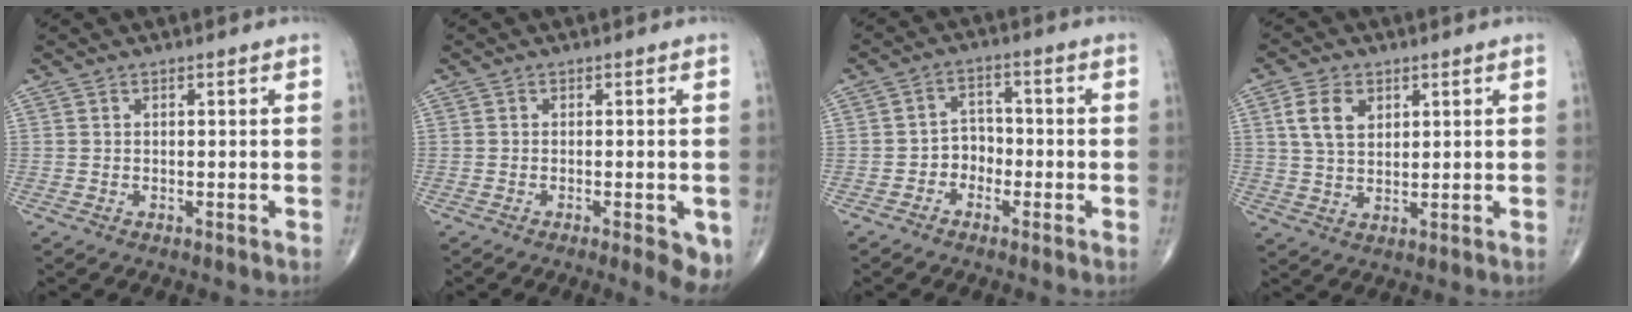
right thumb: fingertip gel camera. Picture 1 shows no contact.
{"total": 5.6, "force": [-2.1, 1.6, 5.0], "torque": [-0.058, -0.011, -0.026]}
{"total": 4.2, "force": [-1.8, 3.4, 1.5], "torque": [0.003, 0.023, -0.042]}
{"total": 6.6, "force": [2.5, 4.2, 4.4], "torque": [-0.076, -0.008, 0.049]}